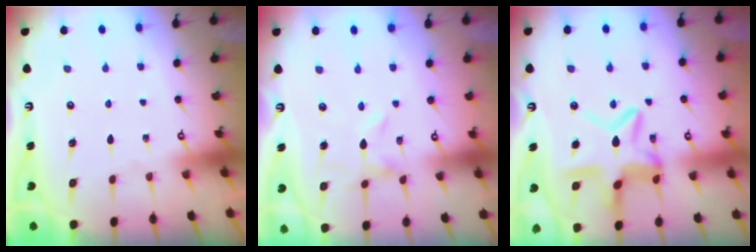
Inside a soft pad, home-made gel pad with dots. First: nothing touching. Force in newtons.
{"total": 0.5, "press": 0.5, "slide": 0.0}
{"total": 13.7, "press": 13.6, "slide": 1.3}